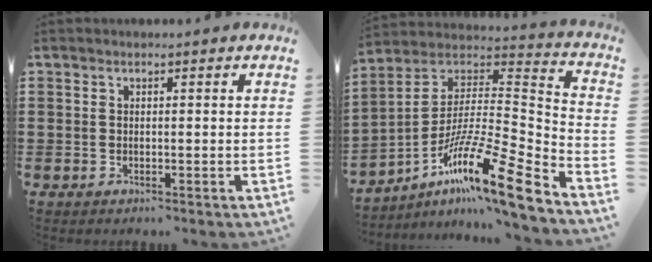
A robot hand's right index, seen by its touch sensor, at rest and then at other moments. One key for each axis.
{"total": 15.5, "fx": -10.5, "fy": 1.8, "fz": 11.3, "tx": -0.194, "ty": -0.002, "tz": -0.193}